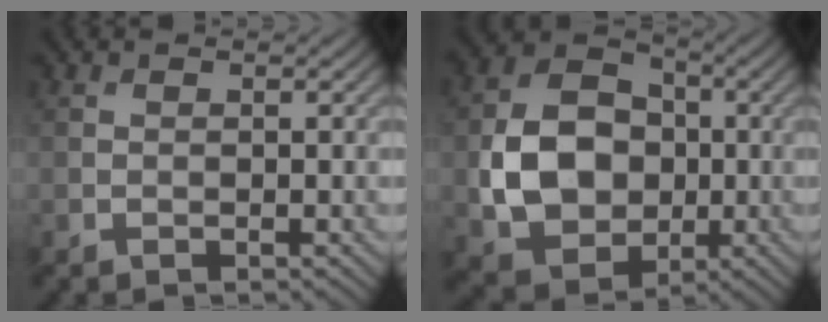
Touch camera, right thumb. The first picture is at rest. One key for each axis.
{"total": 10.7, "fx": -1.1, "fy": 8.6, "fz": 6.4, "tx": -0.143, "ty": 0.000, "tz": -0.025}